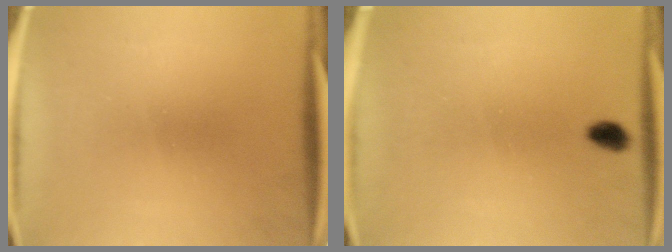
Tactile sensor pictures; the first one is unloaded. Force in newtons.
{"total": 2.1}